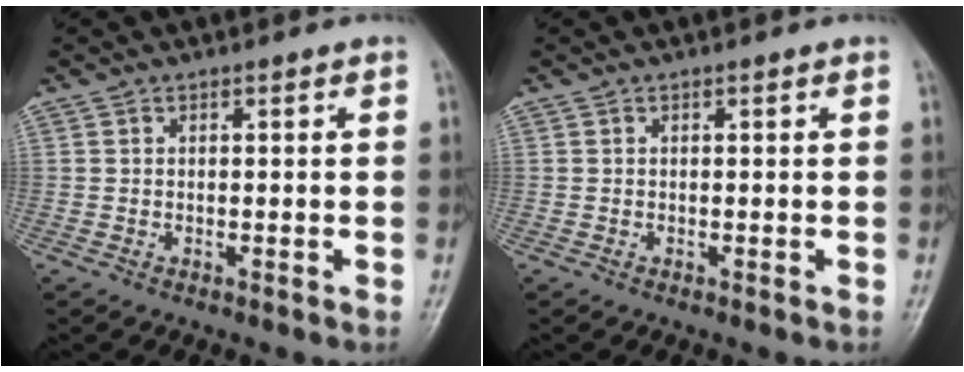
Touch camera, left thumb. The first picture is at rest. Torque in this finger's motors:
{"motor_torque": [0.00, 0.00, 0.00, 0.00, 0.00]}